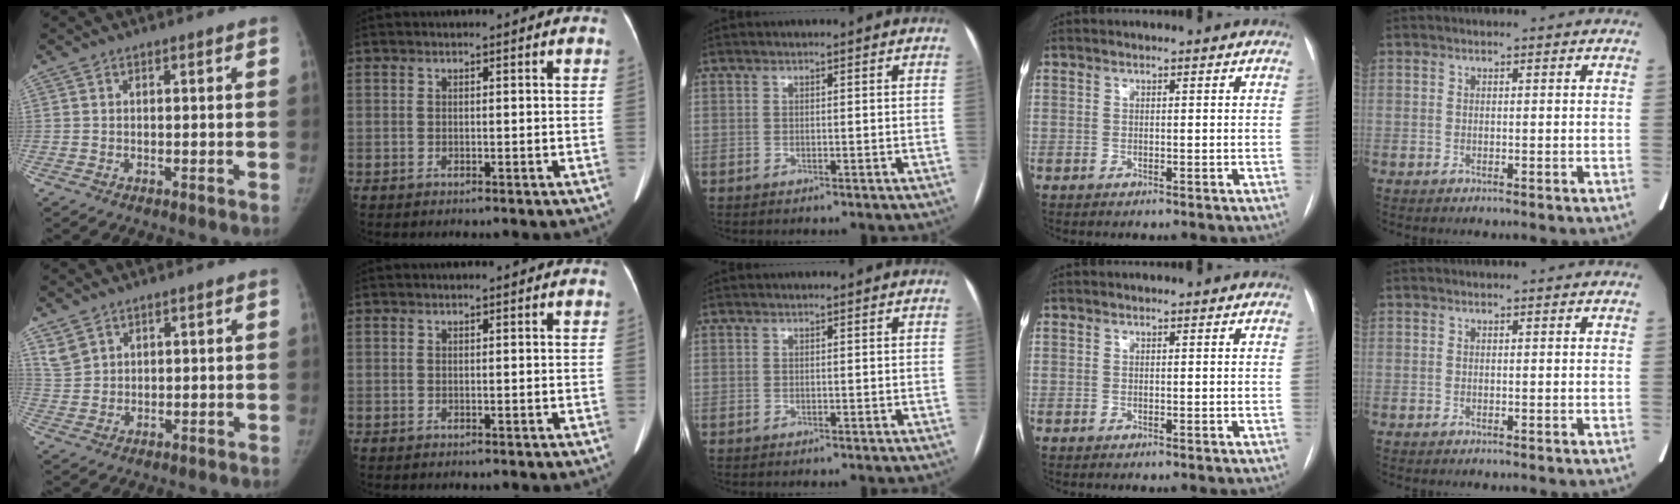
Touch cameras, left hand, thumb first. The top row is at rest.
{"thumb": {"total": 2.9, "force": [2.1, 2.0, 0.7], "torque": [-0.002, -0.009, 0.046]}}